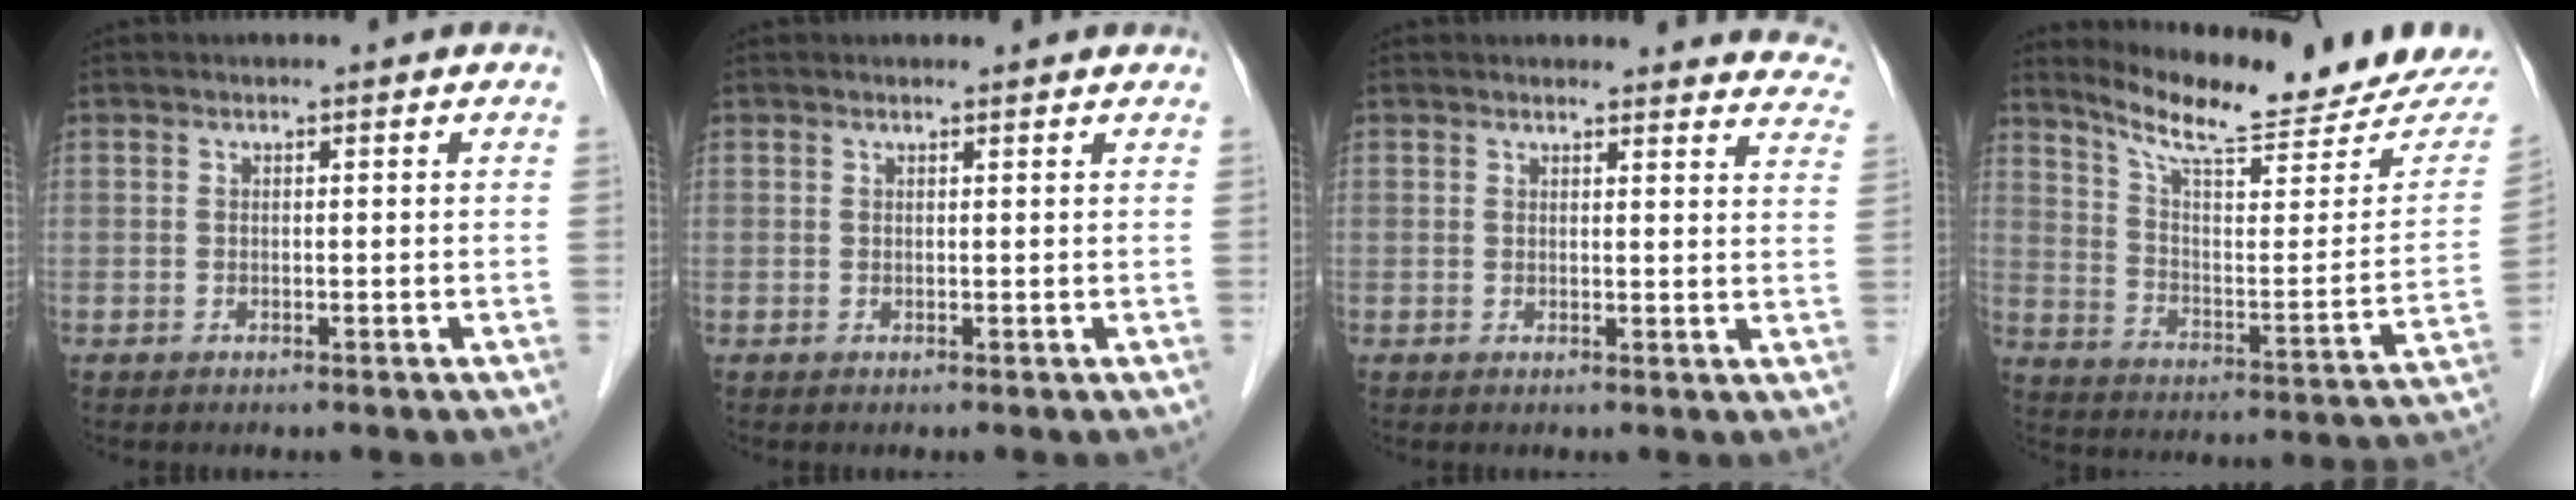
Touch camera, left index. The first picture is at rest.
{"total": 2.3, "force": [2.2, 0.6, 0.4], "torque": [-0.003, 0.010, 0.024]}
{"total": 15.4, "force": [14.9, 3.4, 2.2], "torque": [0.017, -0.052, 0.132]}
{"total": 18.6, "force": [17.3, 1.4, 6.9], "torque": [-0.111, -0.071, 0.247]}